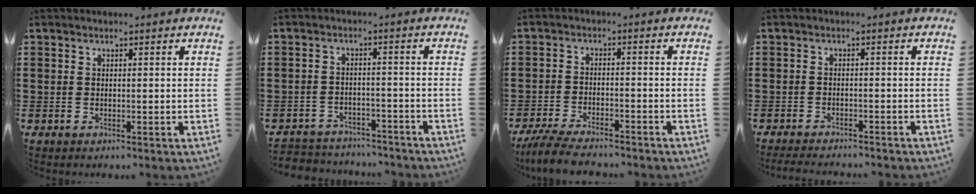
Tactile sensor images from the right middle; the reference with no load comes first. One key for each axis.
{"total": 3.3, "fx": -3.3, "fy": 0.5, "fz": -0.2, "tx": -0.006, "ty": -0.001, "tz": -0.071}
{"total": 4.8, "fx": -4.5, "fy": 0.5, "fz": 1.7, "tx": -0.049, "ty": -0.009, "tz": -0.091}
{"total": 2.0, "fx": -2.0, "fy": 0.0, "fz": 0.3, "tx": -0.009, "ty": -0.002, "tz": -0.039}